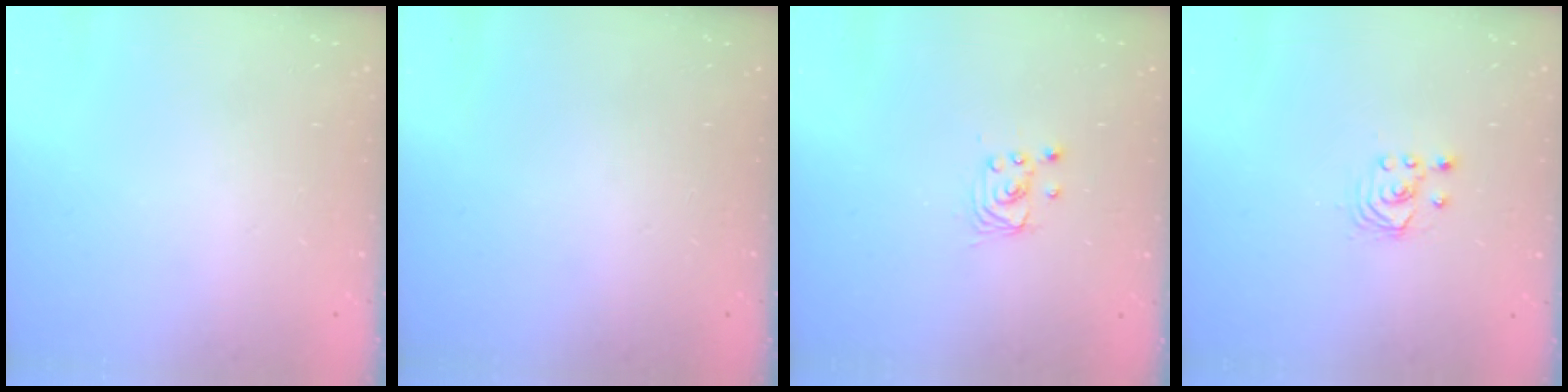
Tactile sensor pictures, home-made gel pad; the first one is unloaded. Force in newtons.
{"total": 0.0}
{"total": 2.4, "press": 2.4, "slide": 0.2}
{"total": 1.7, "press": 1.7, "slide": 0.2}